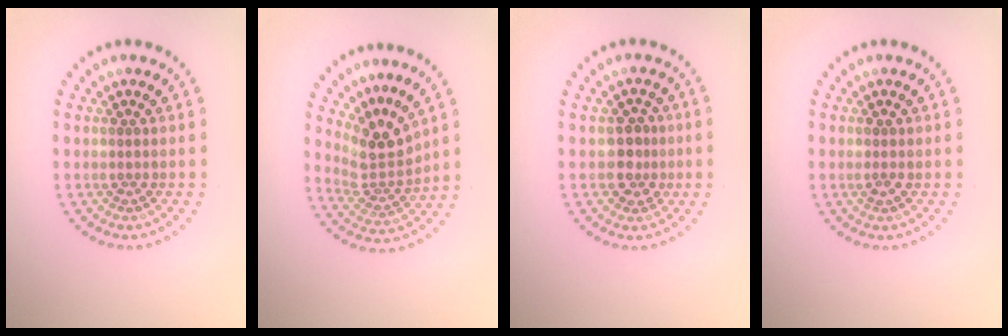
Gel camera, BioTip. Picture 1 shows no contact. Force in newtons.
{"total": 3.7, "press": 2.6, "slide": 2.6}
{"total": 2.5, "press": 2.3, "slide": 1.0}
{"total": 0.8, "press": 0.8, "slide": 0.1}